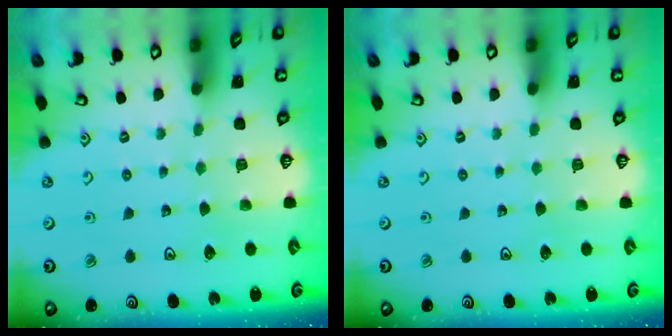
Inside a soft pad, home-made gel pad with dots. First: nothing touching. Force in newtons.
{"total": 0.0}